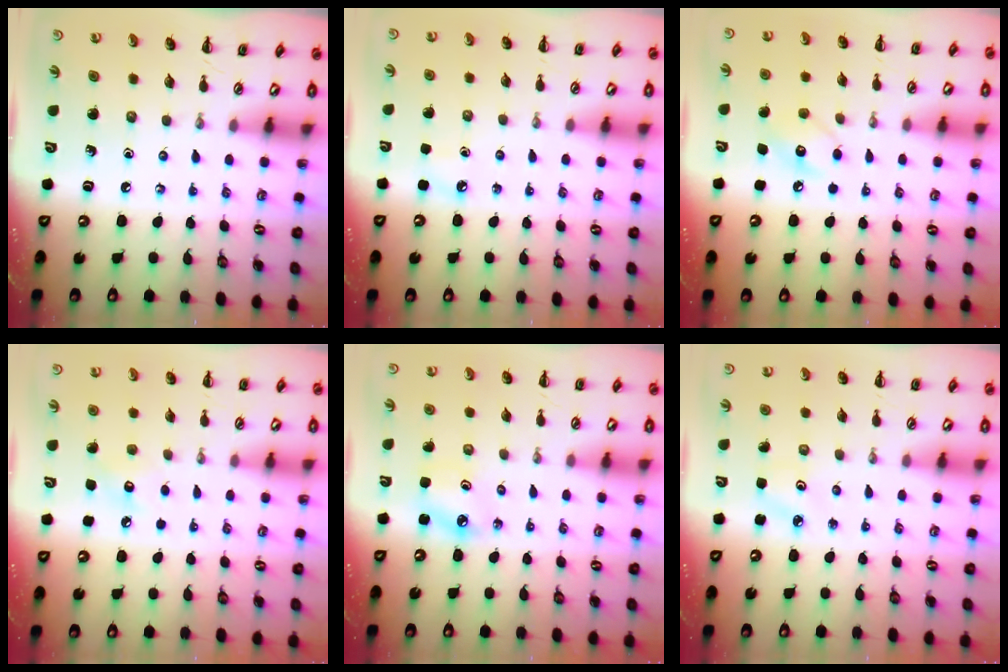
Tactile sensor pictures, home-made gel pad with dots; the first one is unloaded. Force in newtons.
{"total": 2.8, "press": 2.6, "slide": 1.0}
{"total": 7.5, "press": 7.4, "slide": 1.0}
{"total": 6.7, "press": 6.5, "slide": 1.7}
{"total": 3.4, "press": 3.3, "slide": 0.7}
{"total": 2.1, "press": 2.0, "slide": 0.6}